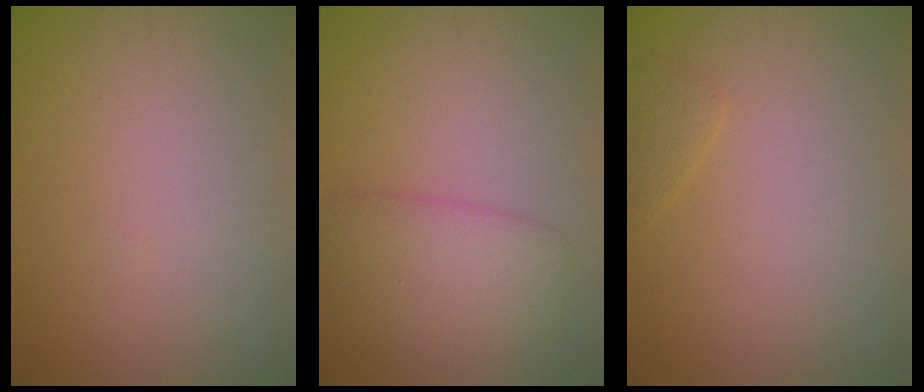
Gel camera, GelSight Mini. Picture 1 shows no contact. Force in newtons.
{"total": 4.1, "press": 4.1, "slide": 0.2}
{"total": 0.9, "press": 0.9, "slide": 0.1}